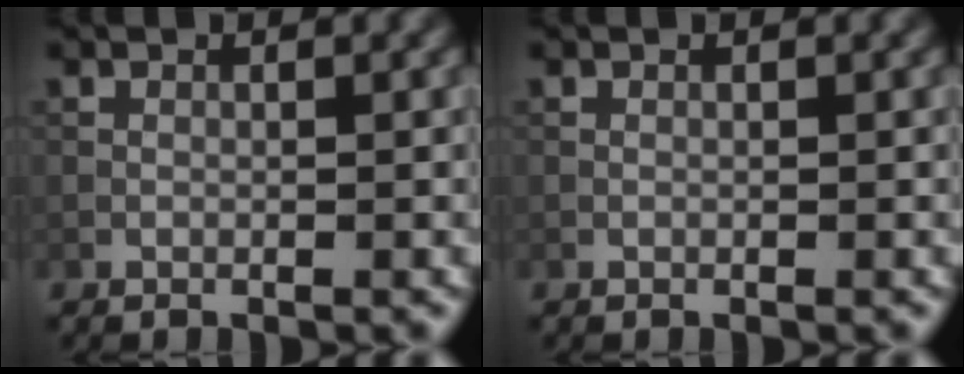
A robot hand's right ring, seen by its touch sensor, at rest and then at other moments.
{"total": 0.0}